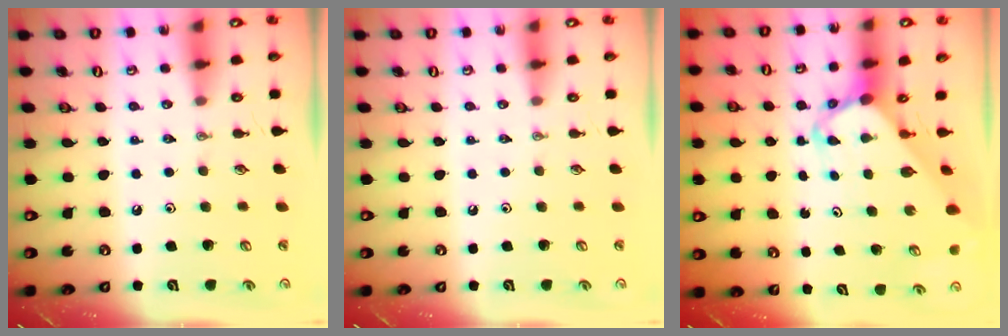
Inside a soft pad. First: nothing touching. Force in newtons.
{"total": 0.0}
{"total": 6.4, "press": 6.4, "slide": 0.6}